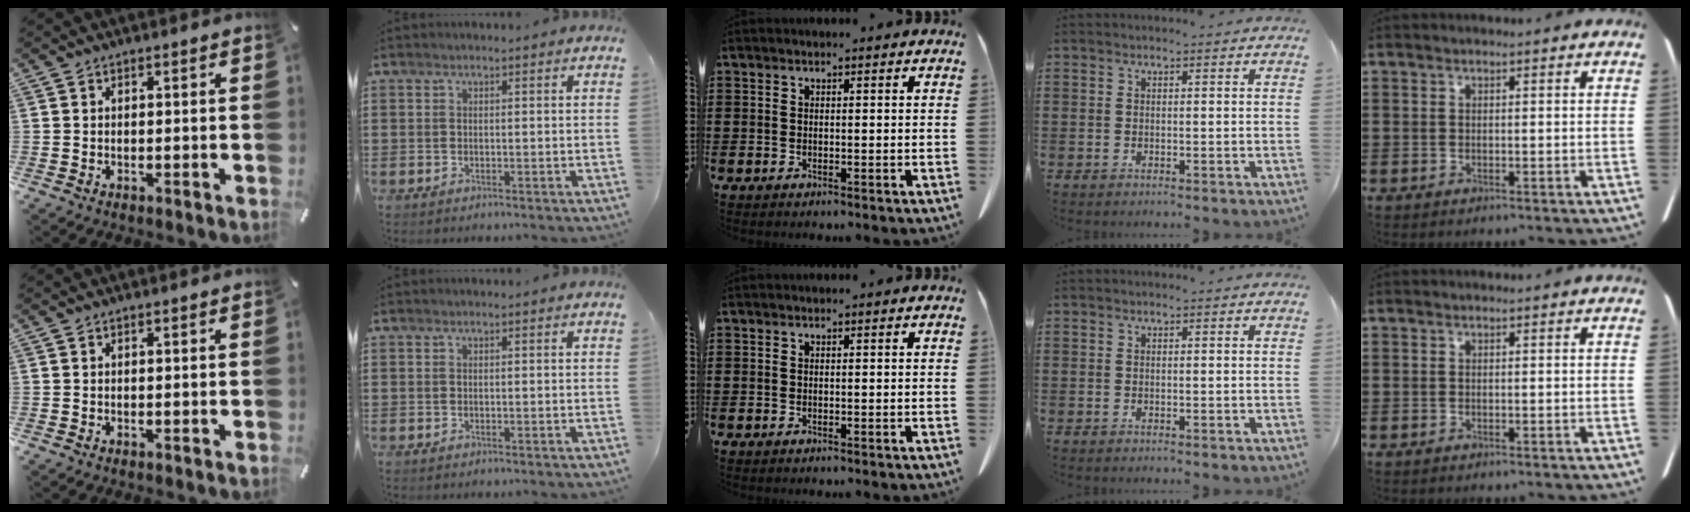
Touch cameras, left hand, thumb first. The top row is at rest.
{}